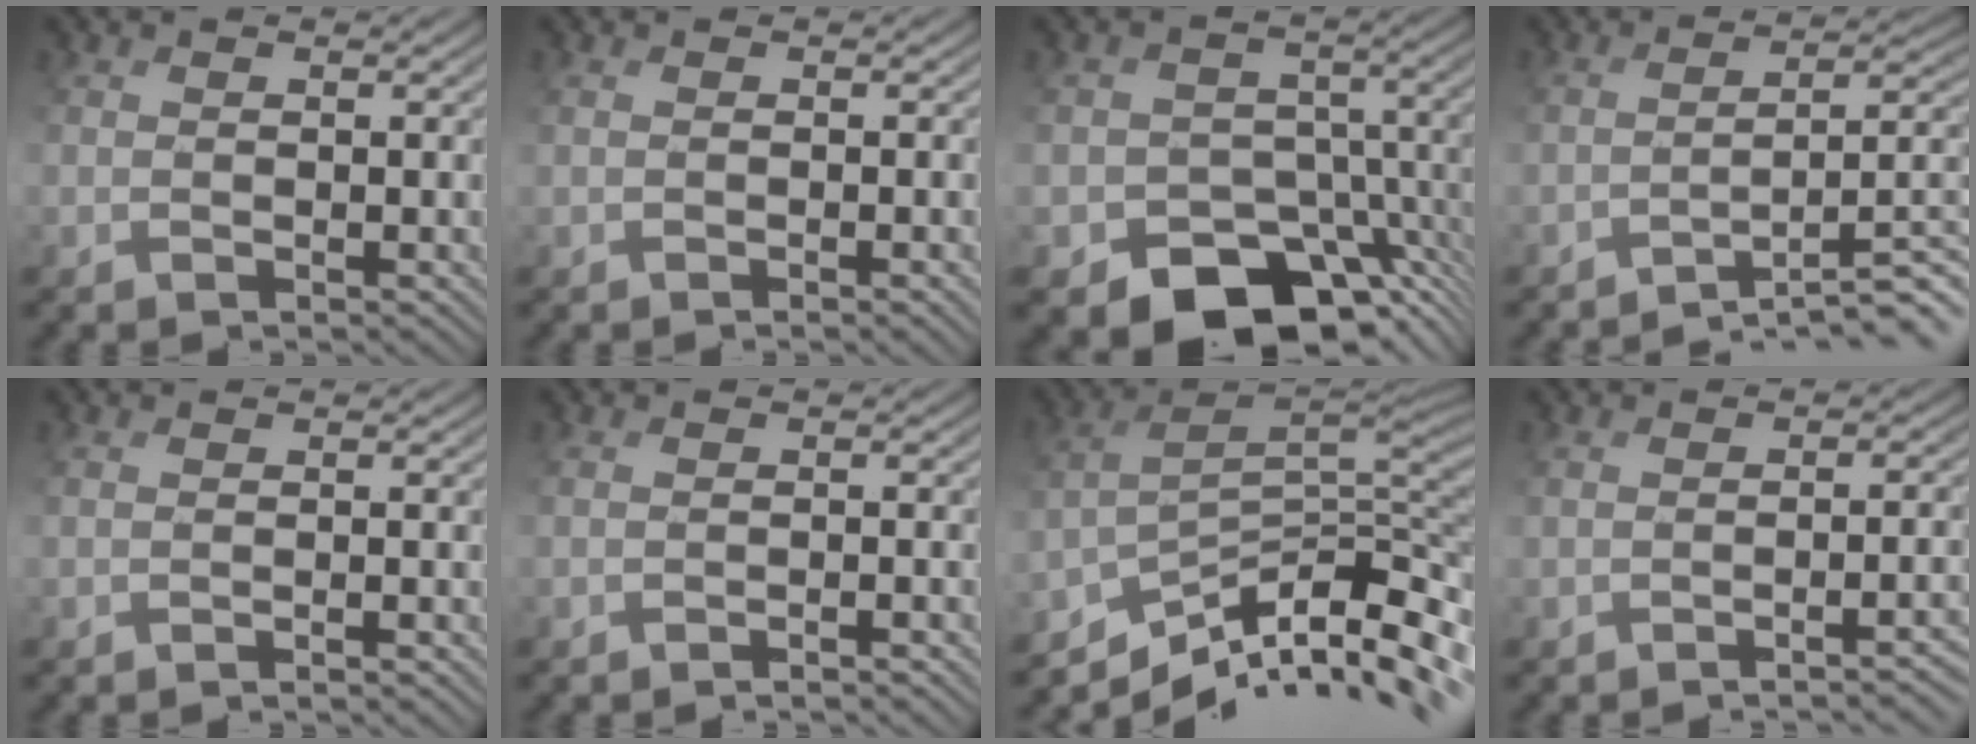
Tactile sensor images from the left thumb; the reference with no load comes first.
{"total": 1.2, "force": [-0.3, -0.1, 1.2], "torque": [-0.012, 0.009, -0.007]}
{"total": 12.7, "force": [-8.1, 8.6, 4.6], "torque": [-0.069, -0.019, -0.114]}
{"total": 7.4, "force": [-5.0, 1.3, 5.3], "torque": [-0.072, 0.018, -0.075]}
{"total": 0.8, "force": [-0.6, -0.4, 0.3], "torque": [0.003, 0.009, -0.016]}
{"total": 1.3, "force": [-1.2, -0.3, 0.5], "torque": [0.000, 0.011, -0.026]}
{"total": 11.4, "force": [-8.5, 2.7, 7.1], "torque": [-0.133, 0.008, -0.138]}
{"total": 3.8, "force": [-2.3, 0.6, 2.9], "torque": [-0.021, 0.011, -0.032]}